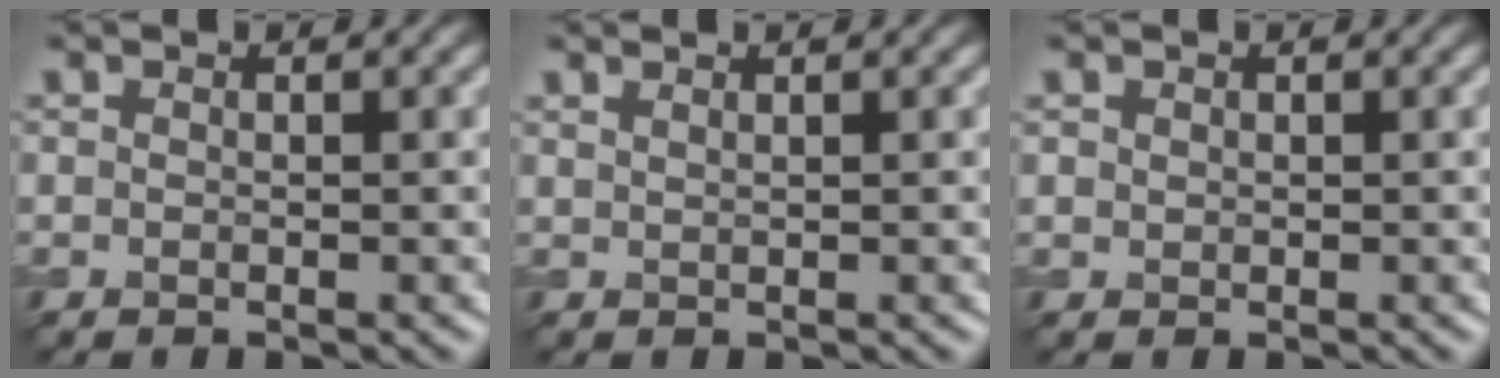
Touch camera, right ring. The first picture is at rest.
{"total": 0.8, "force": [0.7, 0.2, 0.3], "torque": [-0.002, -0.002, 0.010]}
{"total": 0.7, "force": [0.4, 0.6, 0.1], "torque": [-0.002, 0.000, 0.010]}